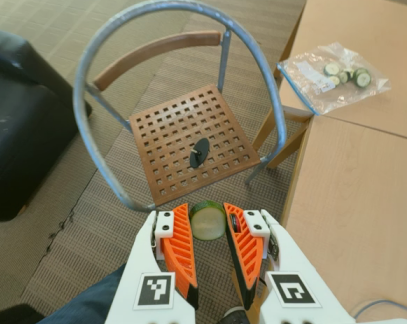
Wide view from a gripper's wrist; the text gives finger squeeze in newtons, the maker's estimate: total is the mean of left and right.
{"total": 10.2, "left": 10.1, "right": 10.3}